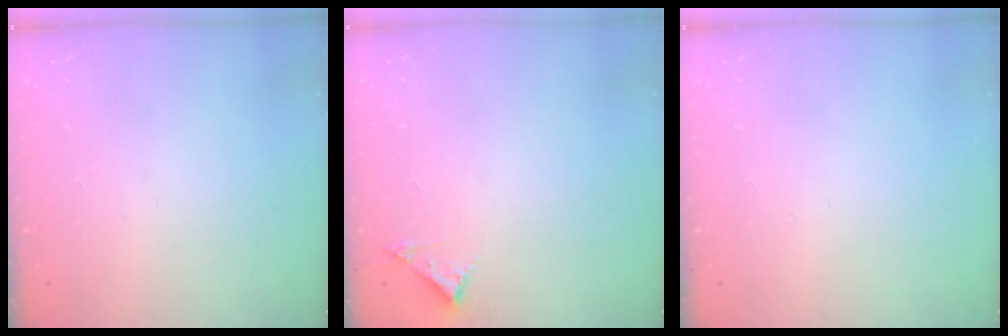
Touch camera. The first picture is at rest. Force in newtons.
{"total": 3.7, "press": 3.7, "slide": 0.1}
{"total": 0.0}